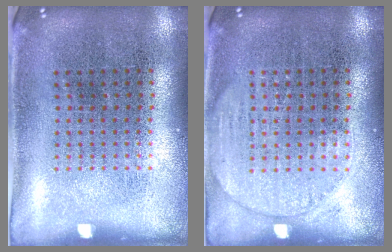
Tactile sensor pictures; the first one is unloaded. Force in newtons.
{"total": 1.6, "press": 1.6, "slide": 0.0}